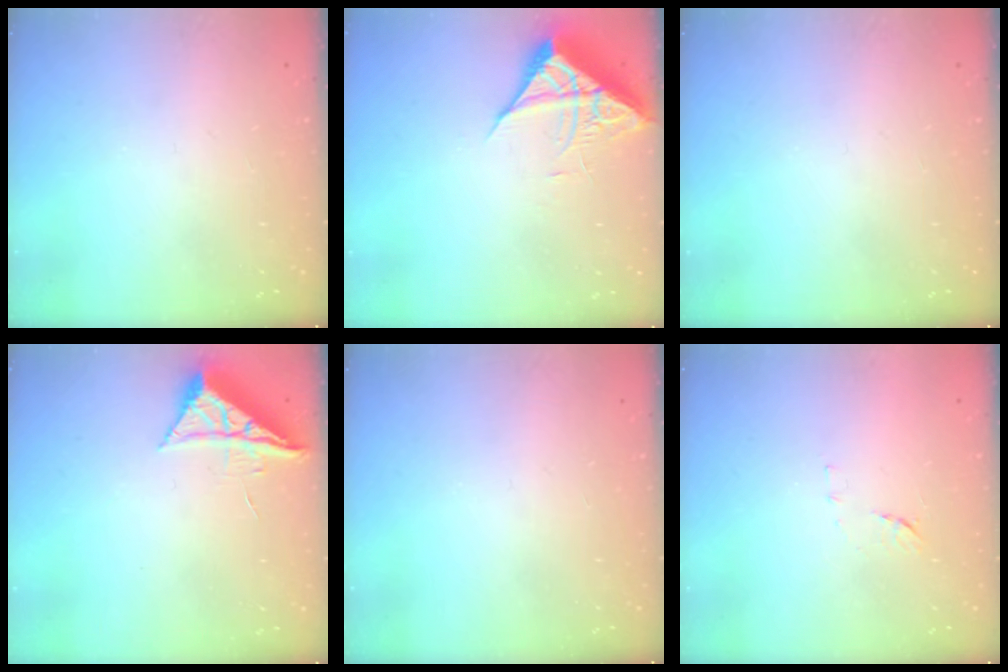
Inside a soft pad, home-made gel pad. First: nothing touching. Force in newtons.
{"total": 7.3, "press": 7.2, "slide": 0.3}
{"total": 0.0}
{"total": 7.1, "press": 7.1, "slide": 0.2}
{"total": 0.0}
{"total": 7.7, "press": 7.7, "slide": 0.5}